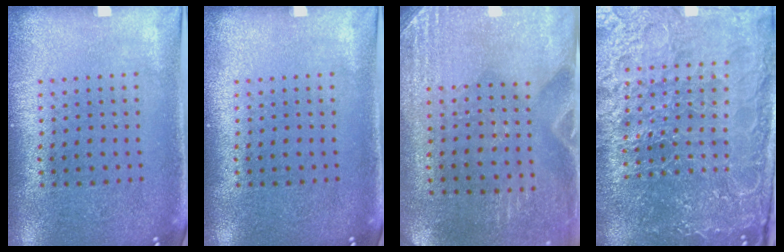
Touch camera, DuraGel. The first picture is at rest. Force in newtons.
{"total": 0.0}
{"total": 2.8, "press": 2.6, "slide": 1.2}
{"total": 5.7, "press": 5.2, "slide": 2.3}